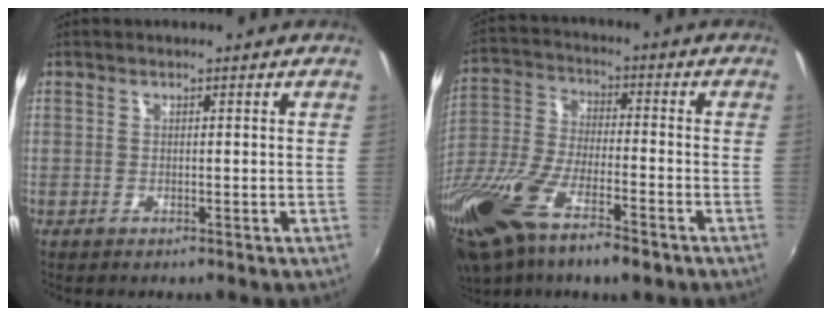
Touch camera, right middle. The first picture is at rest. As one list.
[{"total": 24.0, "force": [-15.3, 8.1, 16.5], "torque": [-0.359, -0.058, -0.281]}]